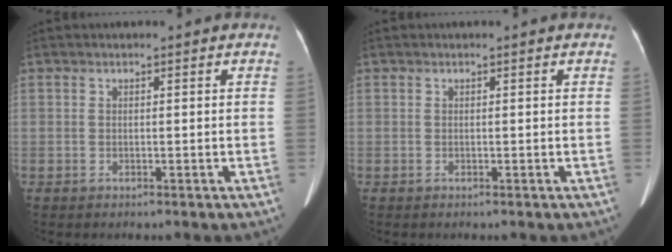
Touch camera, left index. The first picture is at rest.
{"total": 0.0}